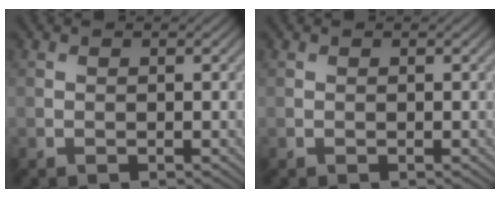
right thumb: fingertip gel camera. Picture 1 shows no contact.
{"total": 0.0}